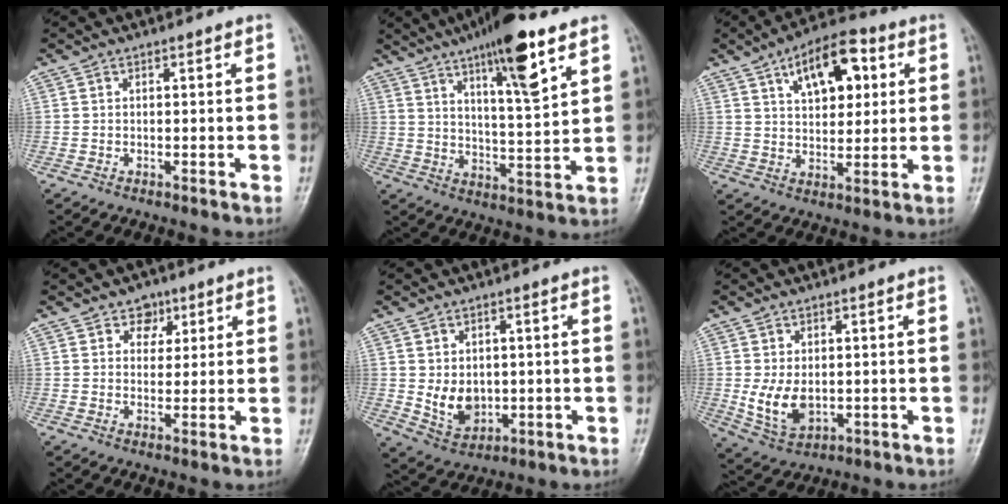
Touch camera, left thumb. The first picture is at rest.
{"total": 14.4, "force": [8.4, 2.7, 11.4], "torque": [-0.173, -0.040, 0.137]}
{"total": 12.8, "force": [5.0, 6.7, 9.7], "torque": [-0.117, -0.004, 0.077]}
{"total": 4.1, "force": [2.1, 3.2, 1.3], "torque": [0.011, -0.008, 0.029]}
{"total": 7.0, "force": [0.0, 5.3, 4.5], "torque": [-0.055, -0.013, 0.018]}
{"total": 7.5, "force": [-0.3, 4.9, 5.6], "torque": [-0.095, -0.012, 0.010]}